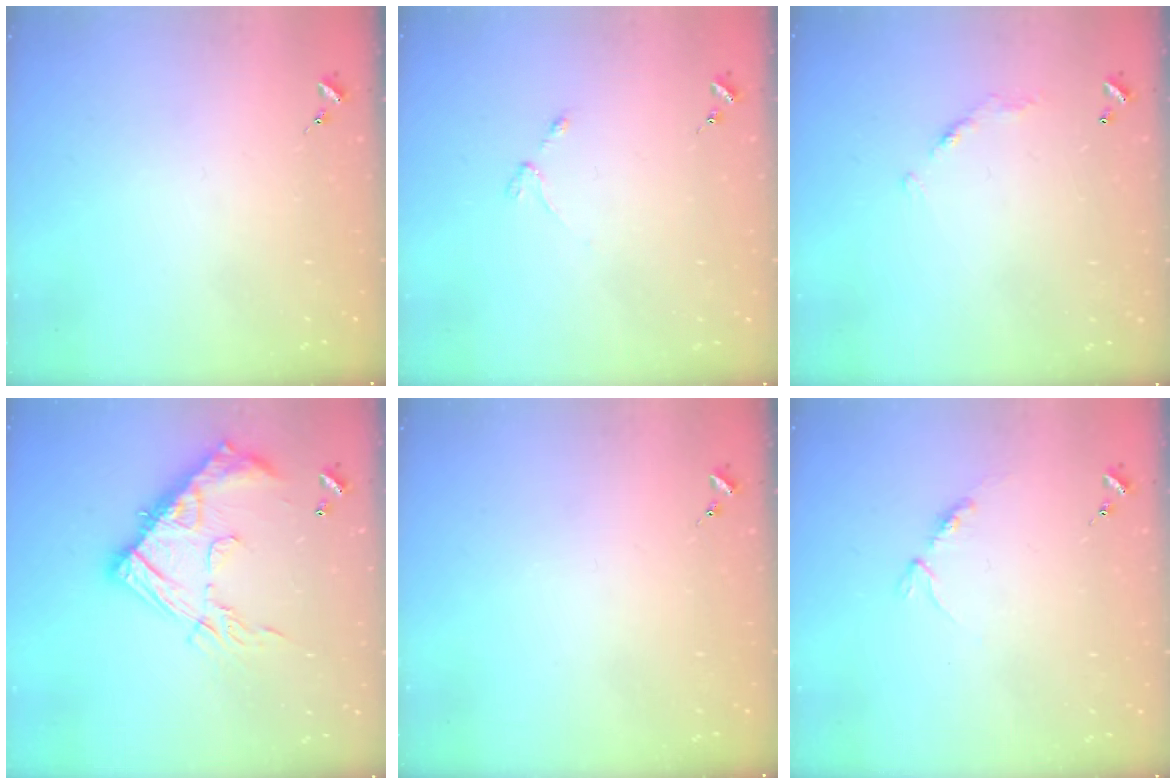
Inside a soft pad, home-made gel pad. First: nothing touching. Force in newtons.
{"total": 2.9, "press": 2.8, "slide": 0.4}
{"total": 7.1, "press": 7.1, "slide": 0.6}
{"total": 19.9, "press": 19.9, "slide": 1.7}
{"total": 0.0}
{"total": 4.7, "press": 4.7, "slide": 0.7}